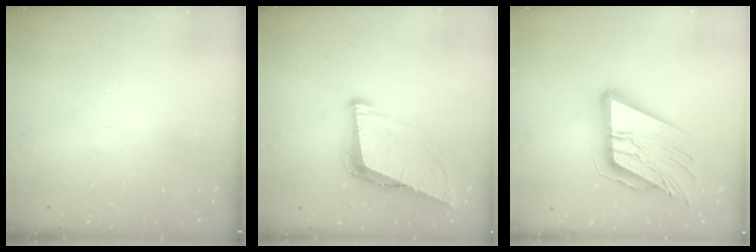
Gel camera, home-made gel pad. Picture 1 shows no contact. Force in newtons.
{"total": 9.2, "press": 8.7, "slide": 2.9}
{"total": 18.2, "press": 18.1, "slide": 2.0}